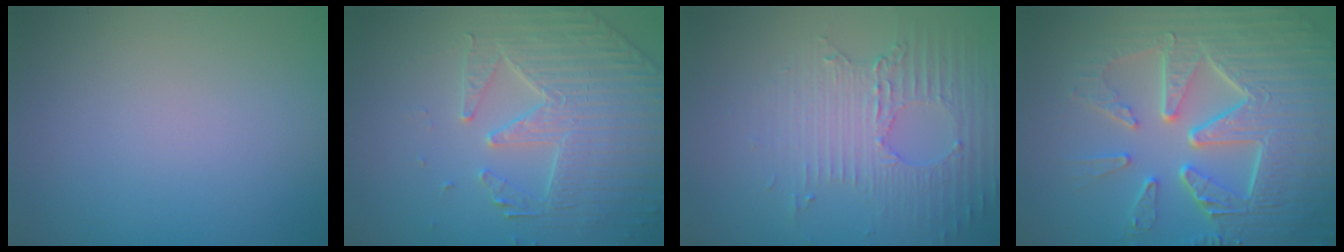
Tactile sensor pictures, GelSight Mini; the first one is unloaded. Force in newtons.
{"total": 4.3, "press": 4.2, "slide": 1.1}
{"total": 4.5, "press": 3.1, "slide": 3.2}
{"total": 9.7, "press": 6.5, "slide": 7.2}